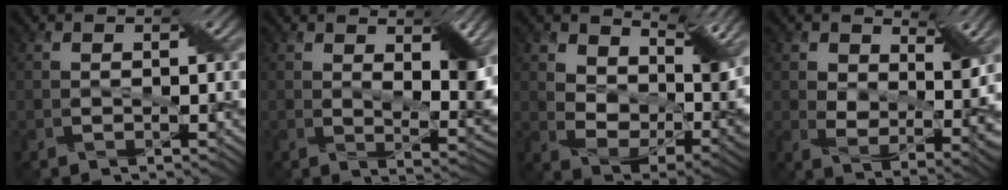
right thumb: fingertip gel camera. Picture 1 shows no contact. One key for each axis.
{"total": 5.2, "fx": 2.3, "fy": 1.9, "fz": 4.2, "tx": -0.069, "ty": -0.011, "tz": 0.042}
{"total": 9.7, "fx": 6.5, "fy": 5.1, "fz": 5.1, "tx": -0.102, "ty": -0.008, "tz": 0.111}
{"total": 5.8, "fx": 2.9, "fy": 3.0, "fz": 4.1, "tx": -0.071, "ty": -0.009, "tz": 0.051}